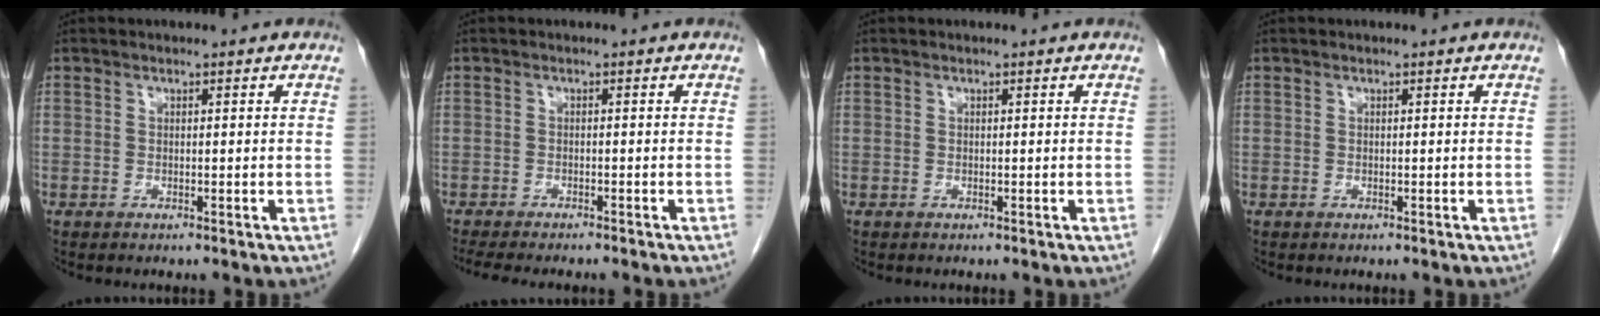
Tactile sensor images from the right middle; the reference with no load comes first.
{"total": 9.3, "force": [-8.0, 1.3, 4.5], "torque": [-0.055, -0.012, -0.111]}
{"total": 0.0}
{"total": 0.0}